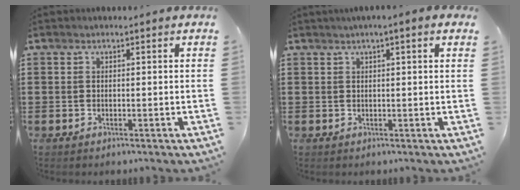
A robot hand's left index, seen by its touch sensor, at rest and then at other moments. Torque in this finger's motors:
{"motor_torque": [2.14, 0.00, 0.47, 0.00]}